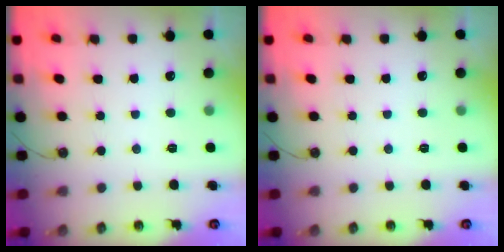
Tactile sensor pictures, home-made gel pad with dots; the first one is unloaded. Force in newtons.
{"total": 0.0}